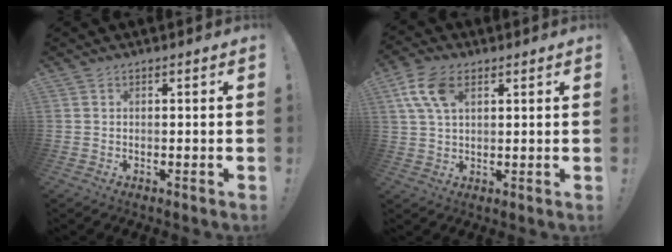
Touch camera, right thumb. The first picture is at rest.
{"total": 9.8, "force": [3.9, 5.6, 7.0], "torque": [-0.138, 0.000, 0.075]}